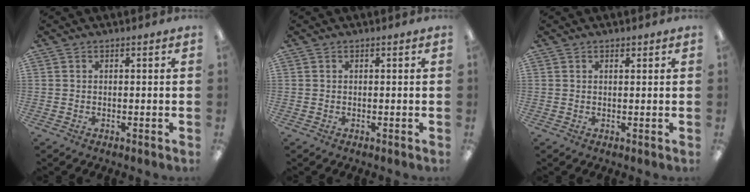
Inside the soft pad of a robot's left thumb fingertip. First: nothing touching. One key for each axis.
{"total": 0.0}
{"total": 0.8, "fx": 0.7, "fy": 0.3, "fz": 0.2, "tx": 0.003, "ty": -0.003, "tz": 0.011}